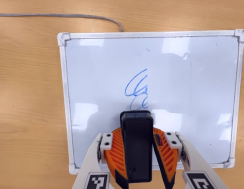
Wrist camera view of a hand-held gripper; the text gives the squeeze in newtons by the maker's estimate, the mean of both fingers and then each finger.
{"total": 8.6, "left": 8.6, "right": 8.6}